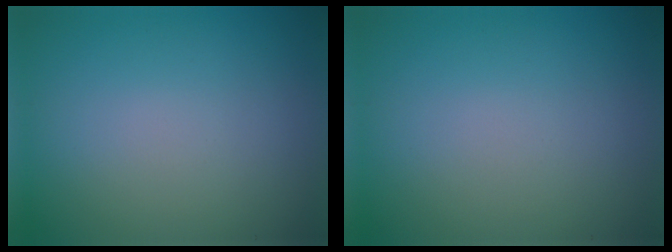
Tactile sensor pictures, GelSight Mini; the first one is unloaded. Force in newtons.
{"total": 0.0}